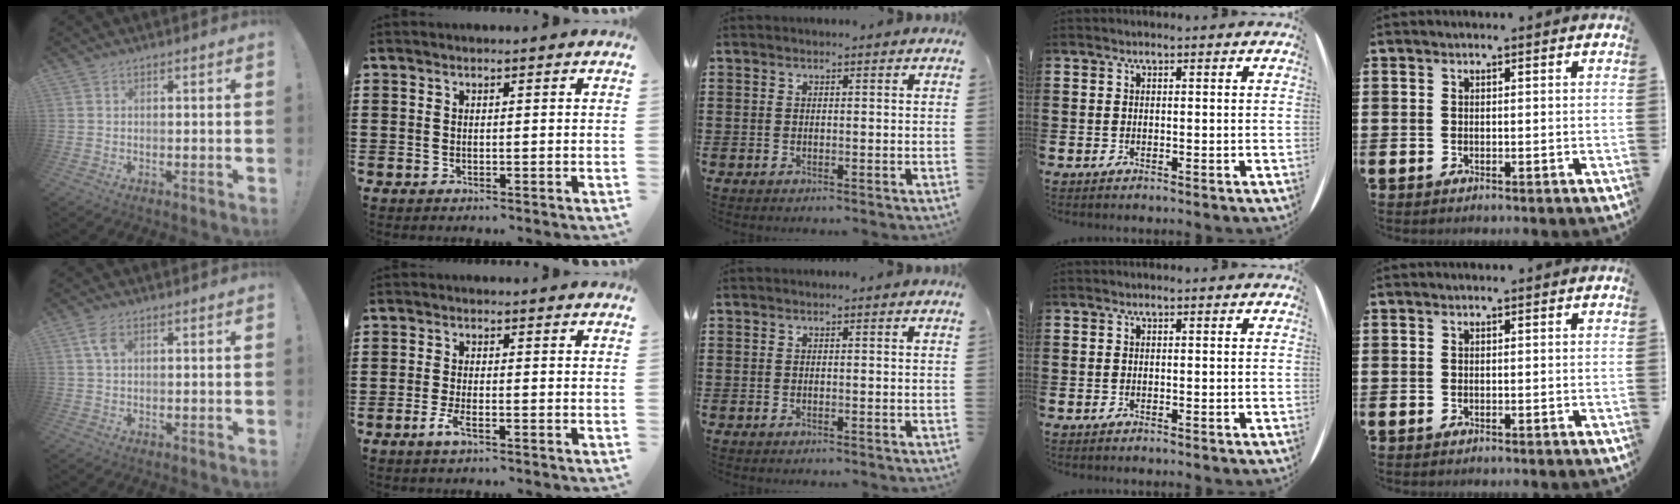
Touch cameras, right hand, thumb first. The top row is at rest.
{"thumb": {"total": 3.8, "force": [1.3, 1.9, 3.0], "torque": [-0.064, 0.006, 0.025]}, "index": {"total": 2.8, "force": [-1.4, 0.7, 2.4], "torque": [-0.061, -0.009, -0.031]}}